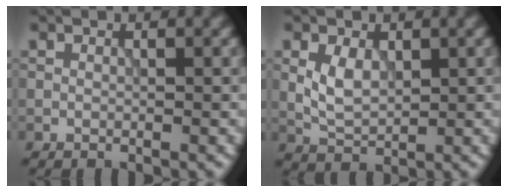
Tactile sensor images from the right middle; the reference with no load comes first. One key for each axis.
{"total": 2.8, "fx": 0.5, "fy": 1.7, "fz": 2.1, "tx": -0.049, "ty": -0.003, "tz": 0.012}